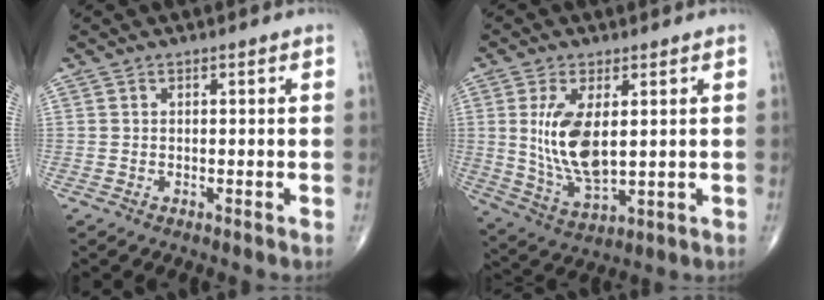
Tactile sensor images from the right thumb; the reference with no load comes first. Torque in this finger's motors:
{"motor_torque": [-0.38, 0.85, 0.93, 0.06, 0.10]}